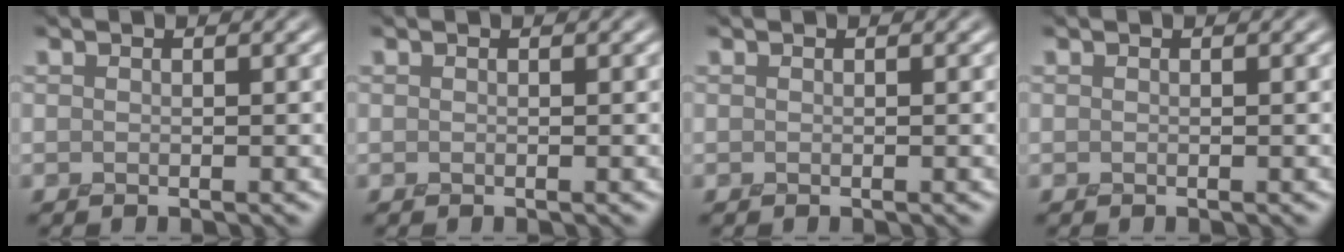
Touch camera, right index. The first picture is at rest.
{"total": 0.0}
{"total": 0.0}
{"total": 0.0}